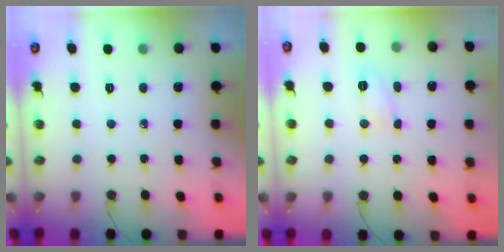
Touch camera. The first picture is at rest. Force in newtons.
{"total": 4.7, "press": 4.7, "slide": 0.6}